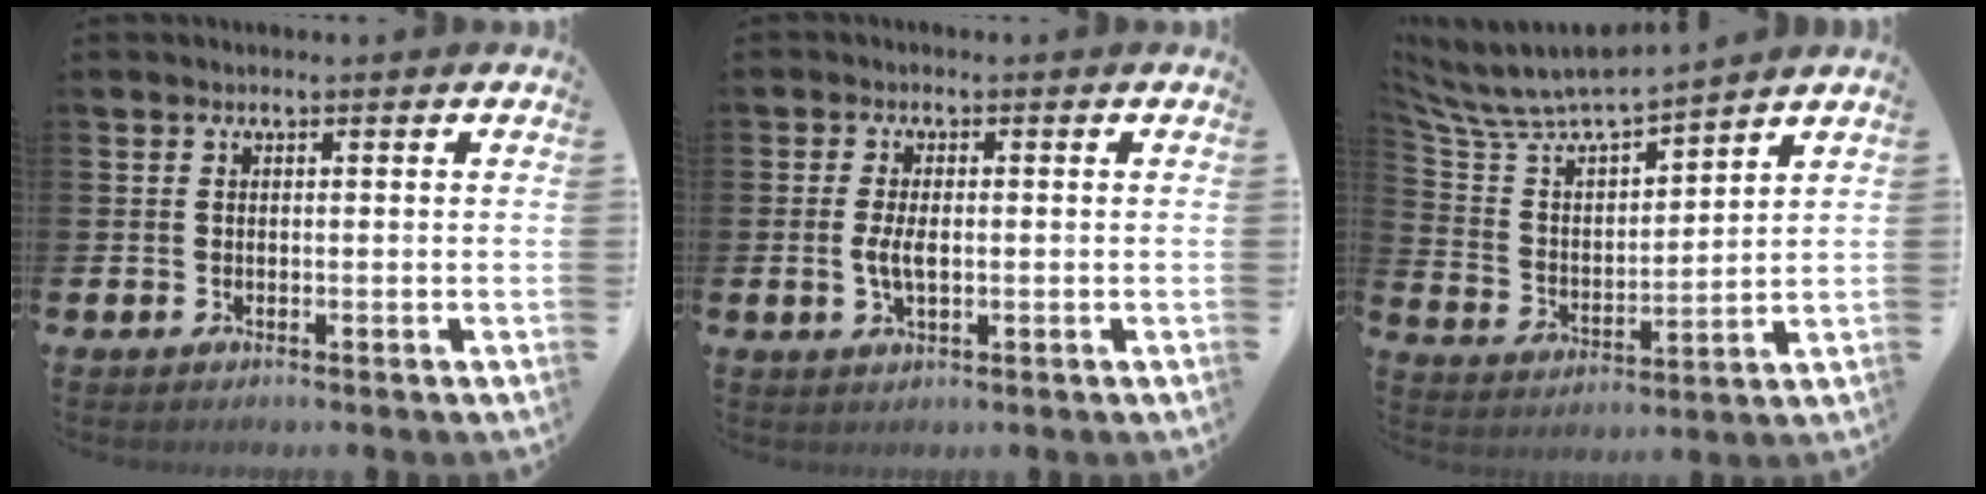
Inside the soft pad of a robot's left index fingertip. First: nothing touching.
{"total": 3.3, "force": [-0.1, 1.5, 3.0], "torque": [-0.052, 0.002, -0.004]}
{"total": 8.6, "force": [8.1, 1.5, 2.3], "torque": [-0.085, -0.060, 0.141]}